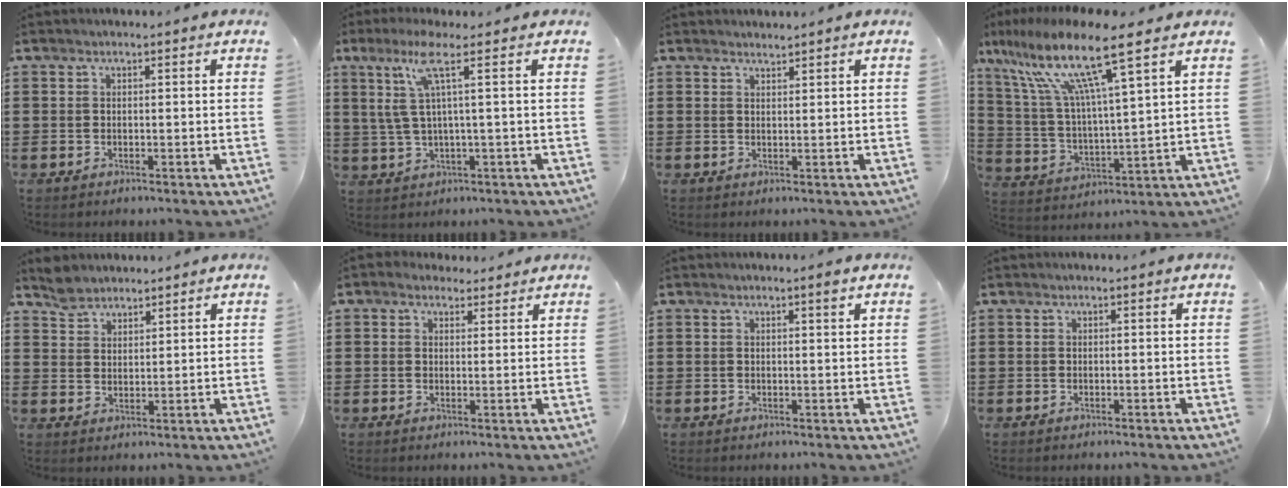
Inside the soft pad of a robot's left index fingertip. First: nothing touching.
{"total": 6.7, "force": [2.6, -0.5, 6.2], "torque": [-0.143, -0.008, 0.036]}
{"total": 1.3, "force": [1.3, 0.1, 0.0], "torque": [-0.002, 0.000, 0.027]}
{"total": 12.6, "force": [8.8, 0.9, 9.1], "torque": [-0.205, -0.046, 0.141]}
{"total": 3.6, "force": [3.1, 1.8, 0.0], "torque": [-0.012, 0.004, 0.062]}
{"total": 2.3, "force": [2.0, 1.2, 0.3], "torque": [-0.012, 0.004, 0.037]}
{"total": 1.6, "force": [0.9, 0.0, 1.2], "torque": [-0.018, -0.005, 0.015]}
{"total": 0.0}